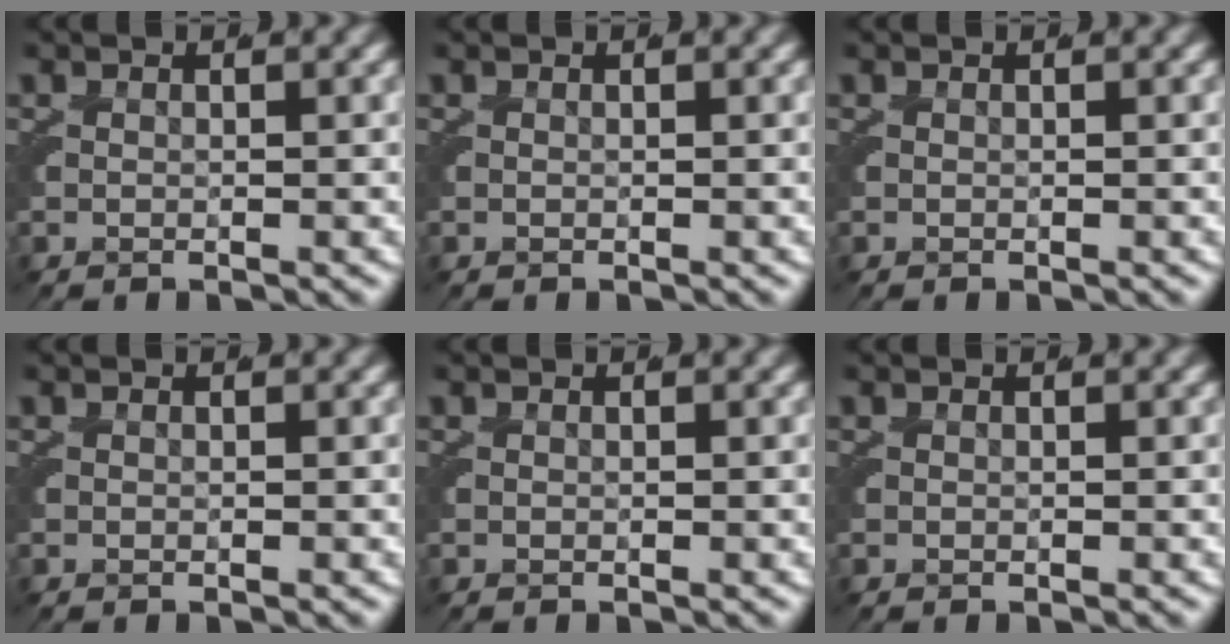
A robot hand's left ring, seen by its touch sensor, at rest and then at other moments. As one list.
[{"total": 0.0}, {"total": 0.0}, {"total": 0.0}, {"total": 0.0}, {"total": 0.0}]